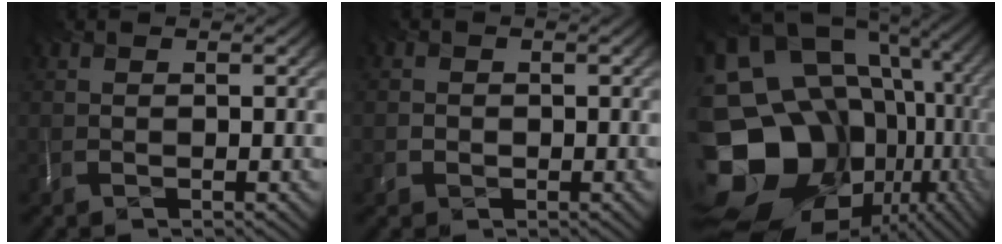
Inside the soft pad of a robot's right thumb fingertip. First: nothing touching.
{"total": 1.5, "force": [-0.7, 1.0, -0.9], "torque": [0.019, -0.010, -0.013]}
{"total": 21.0, "force": [-4.6, 17.5, 10.7], "torque": [-0.233, -0.046, -0.062]}